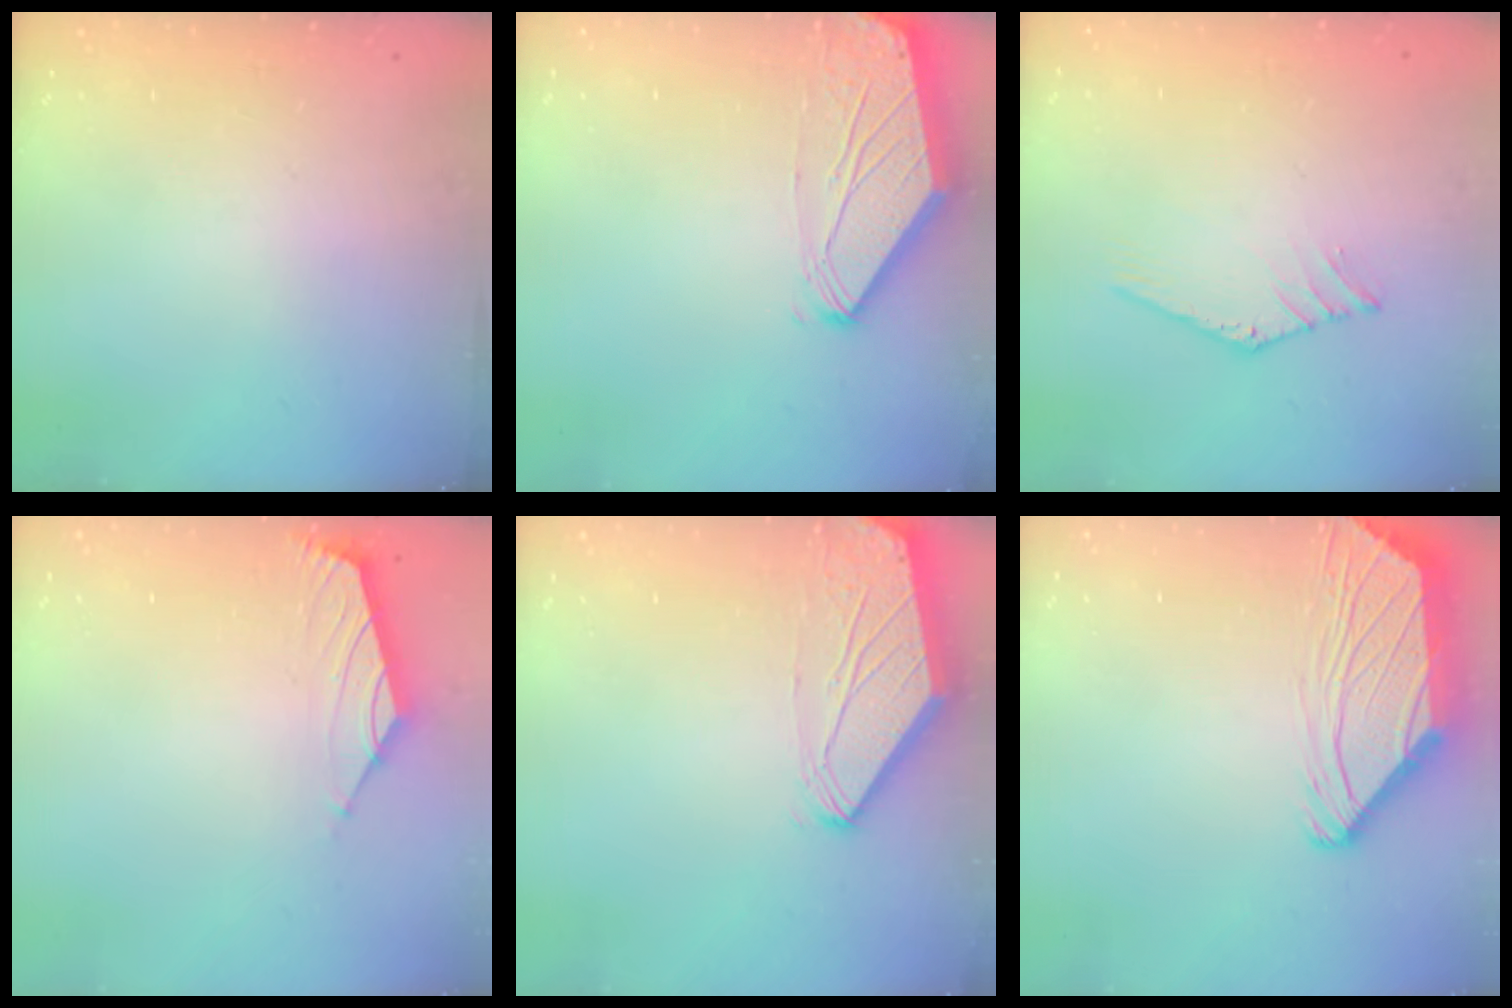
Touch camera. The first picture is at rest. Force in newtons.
{"total": 0.0}
{"total": 0.0}
{"total": 1.8, "press": 1.6, "slide": 0.7}
{"total": 0.0}
{"total": 3.1, "press": 3.0, "slide": 0.8}